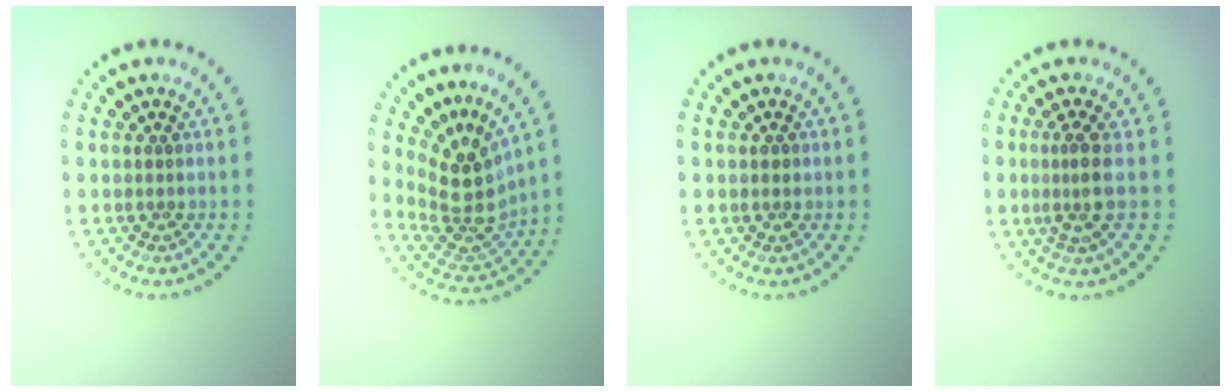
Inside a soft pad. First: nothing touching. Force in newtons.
{"total": 4.3, "press": 3.1, "slide": 3.0}
{"total": 1.1, "press": 1.1, "slide": 0.0}
{"total": 2.6, "press": 1.9, "slide": 1.7}